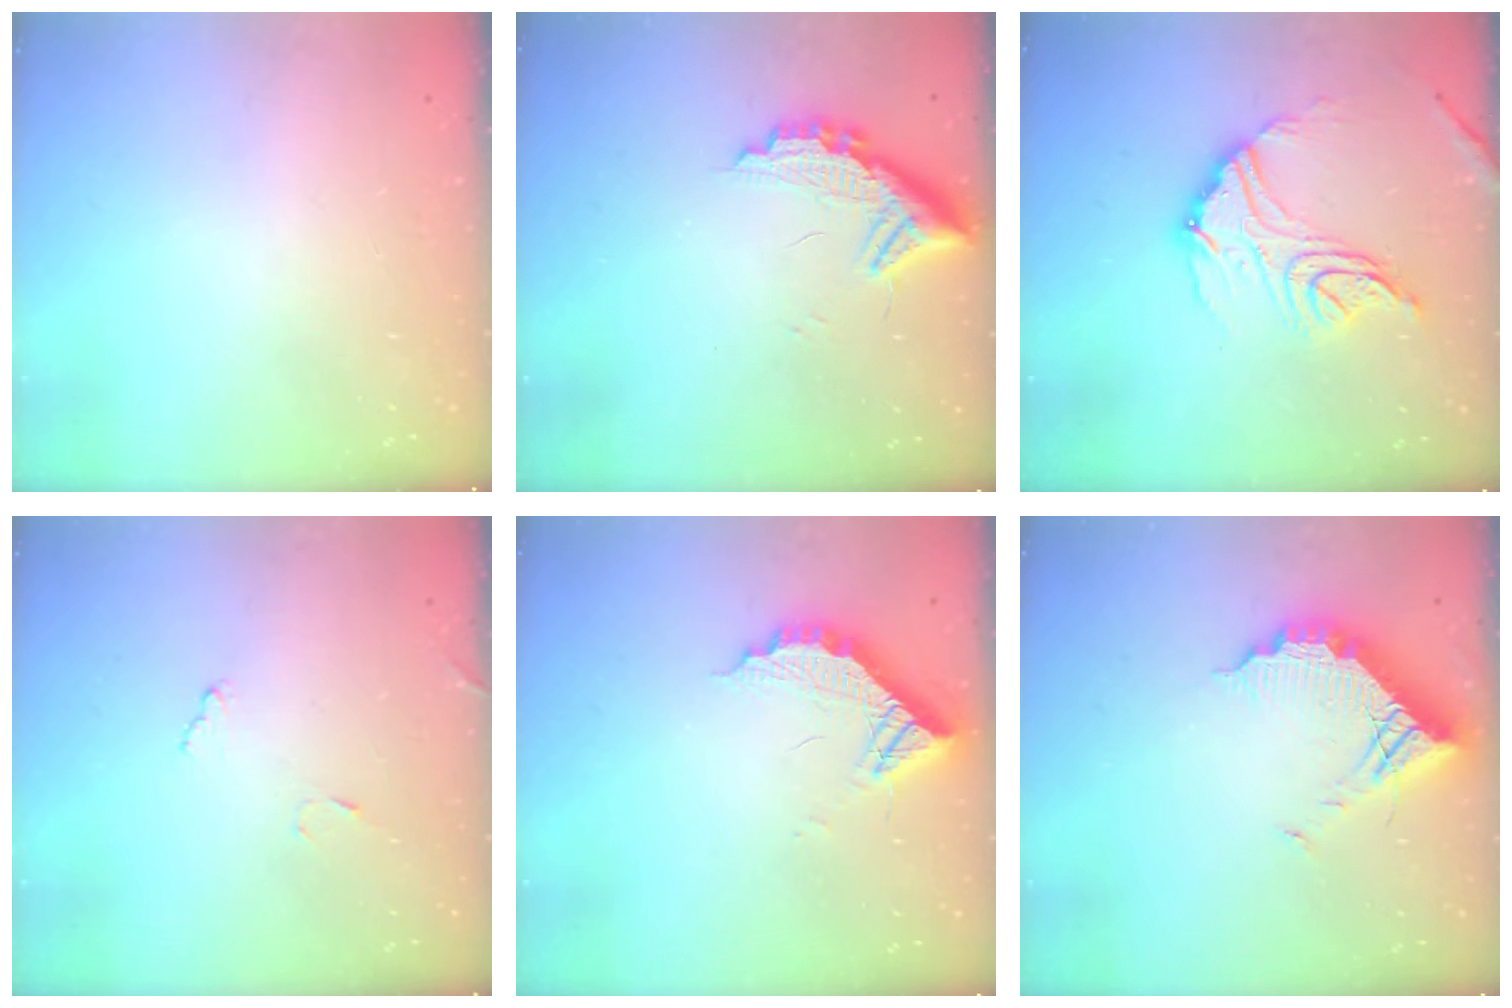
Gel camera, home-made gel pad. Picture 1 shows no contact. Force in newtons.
{"total": 10.9, "press": 10.8, "slide": 0.9}
{"total": 16.5, "press": 16.4, "slide": 1.6}
{"total": 8.1, "press": 8.1, "slide": 0.6}
{"total": 10.6, "press": 10.5, "slide": 0.8}
{"total": 13.0, "press": 13.0, "slide": 1.0}